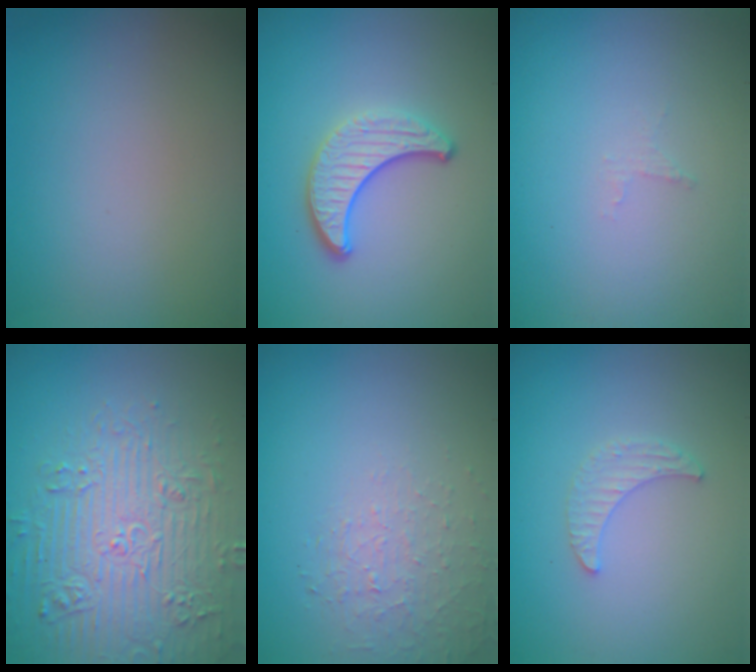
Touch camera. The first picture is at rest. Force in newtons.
{"total": 3.8, "press": 3.0, "slide": 2.3}
{"total": 0.7, "press": 0.6, "slide": 0.2}
{"total": 7.5, "press": 7.3, "slide": 1.7}
{"total": 1.4, "press": 0.6, "slide": 1.3}
{"total": 1.6, "press": 1.5, "slide": 0.4}